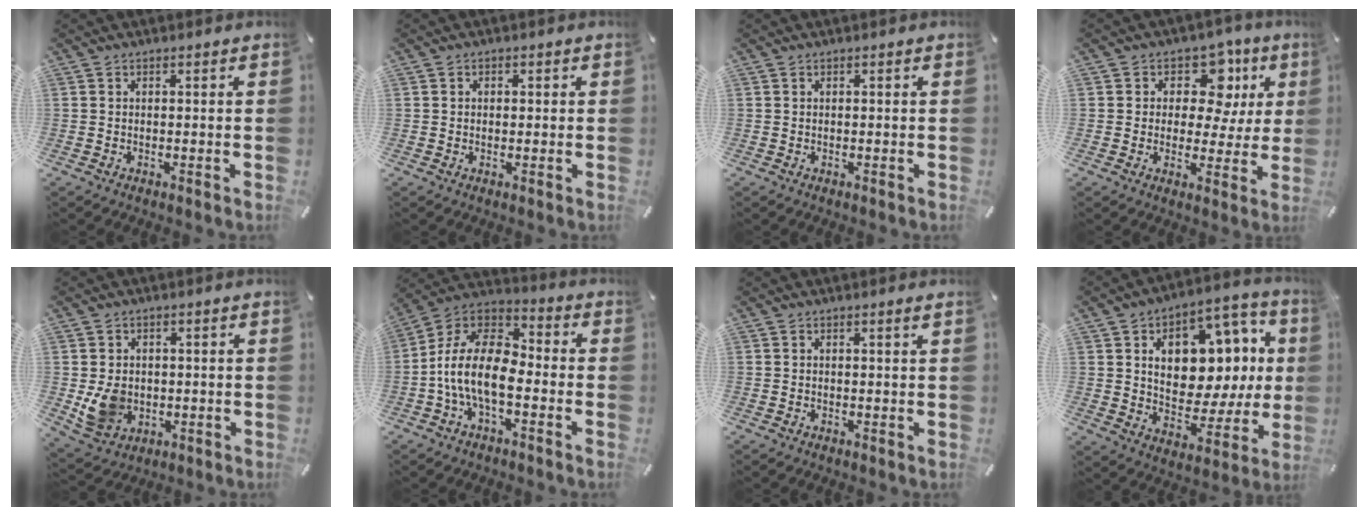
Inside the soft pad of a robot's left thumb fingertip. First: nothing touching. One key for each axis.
{"total": 1.2, "fx": 0.0, "fy": 1.1, "fz": 0.4, "tx": 0.000, "ty": 0.002, "tz": -0.004}
{"total": 0.0}
{"total": 11.9, "fx": 4.9, "fy": 8.1, "fz": 7.3, "tx": -0.100, "ty": -0.028, "tz": 0.085}
{"total": 7.9, "fx": -0.5, "fy": 6.9, "fz": 3.7, "tx": -0.081, "ty": 0.002, "tz": -0.009}
{"total": 13.6, "fx": -5.1, "fy": 7.1, "fz": 10.5, "tx": -0.223, "ty": 0.009, "tz": -0.095}
{"total": 0.6, "fx": 0.1, "fy": 0.1, "fz": 0.6, "tx": -0.010, "ty": 0.000, "tz": 0.002}
{"total": 17.0, "fx": 4.8, "fy": 11.2, "fz": 11.8, "tx": -0.158, "ty": -0.033, "tz": 0.082}